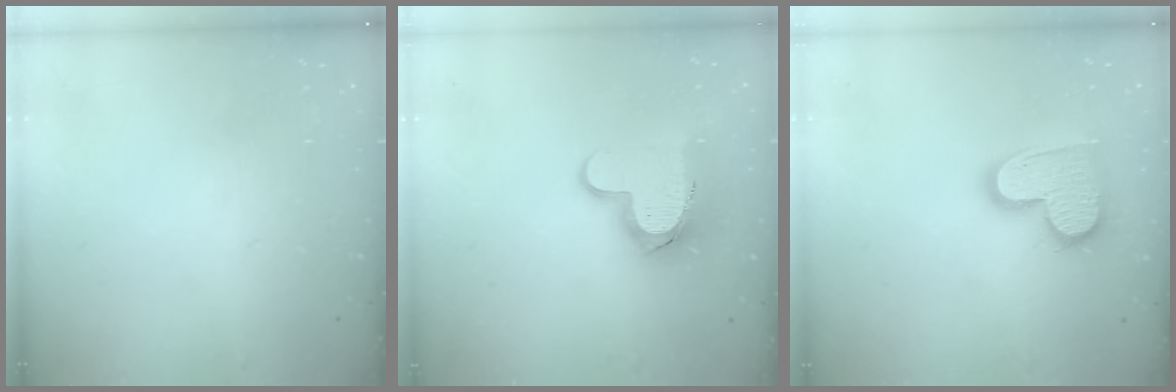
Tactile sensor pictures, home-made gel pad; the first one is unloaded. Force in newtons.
{"total": 12.4, "press": 12.3, "slide": 1.0}
{"total": 14.9, "press": 14.8, "slide": 1.1}